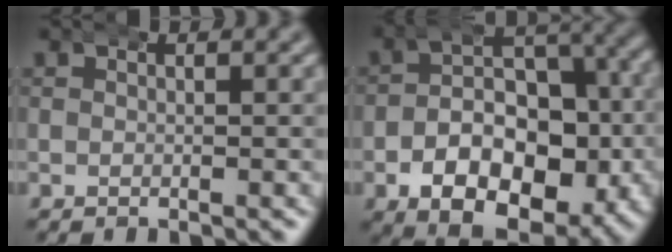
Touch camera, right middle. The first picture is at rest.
{"total": 12.8, "force": [-4.5, 8.6, 8.3], "torque": [-0.128, -0.031, -0.065]}